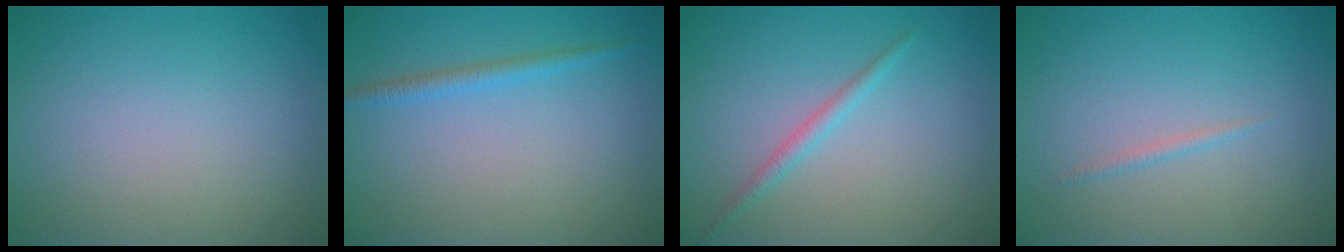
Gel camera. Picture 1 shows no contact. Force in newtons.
{"total": 1.4, "press": 1.4, "slide": 0.1}
{"total": 1.3, "press": 1.3, "slide": 0.1}
{"total": 0.6, "press": 0.6, "slide": 0.0}